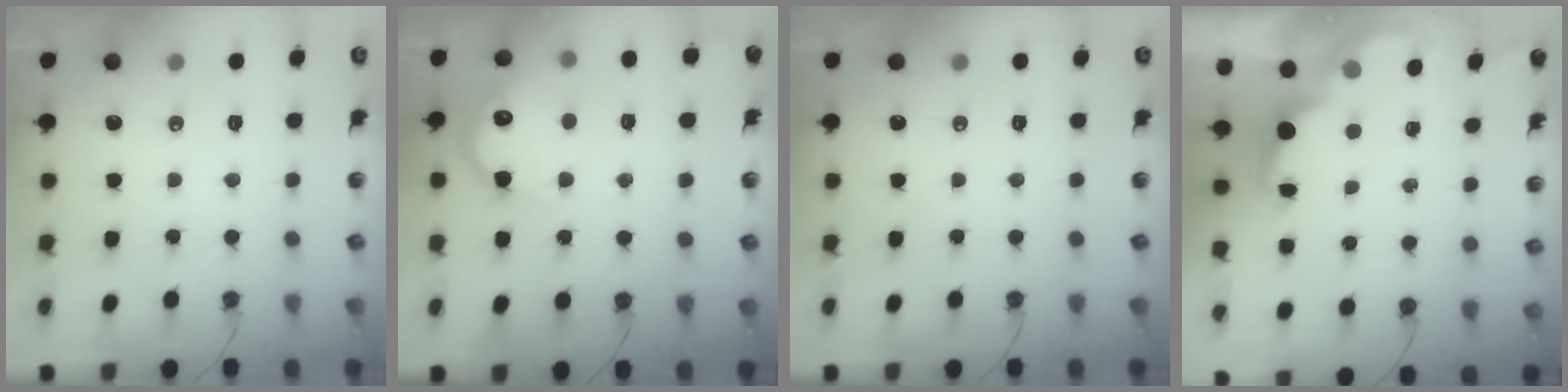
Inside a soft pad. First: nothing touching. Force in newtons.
{"total": 15.5, "press": 15.4, "slide": 1.1}
{"total": 0.0}
{"total": 2.0, "press": 1.9, "slide": 0.8}